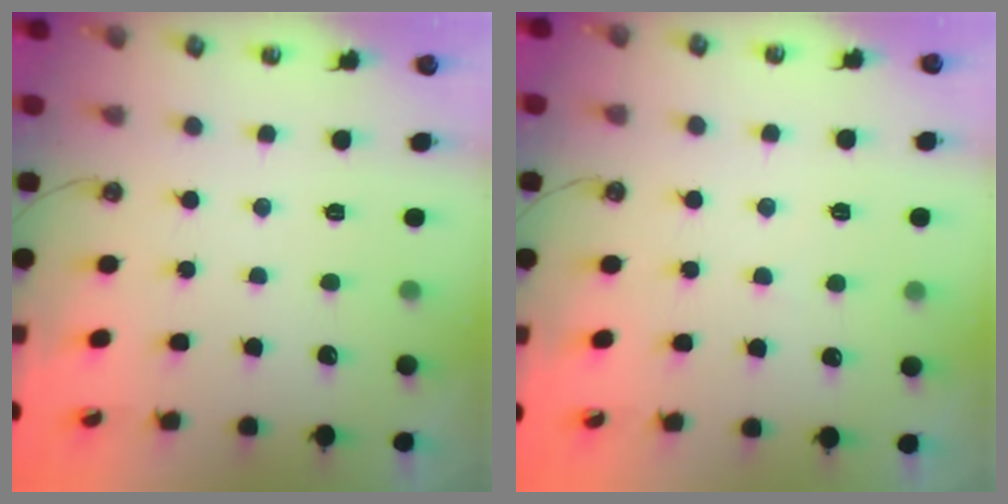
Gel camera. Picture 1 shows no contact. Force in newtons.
{"total": 7.6, "press": 7.5, "slide": 0.4}